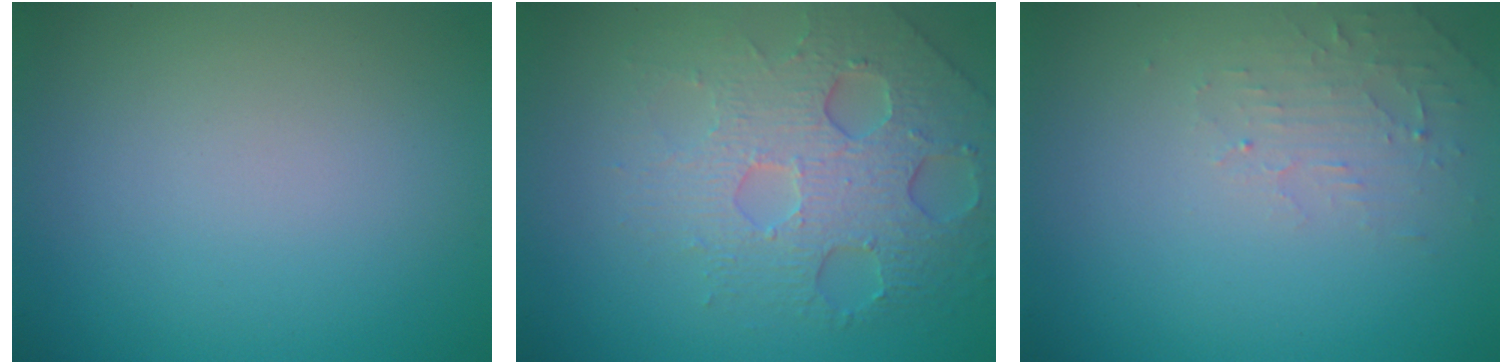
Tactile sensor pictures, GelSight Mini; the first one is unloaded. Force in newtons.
{"total": 6.3, "press": 4.7, "slide": 4.2}
{"total": 2.0, "press": 1.9, "slide": 0.4}